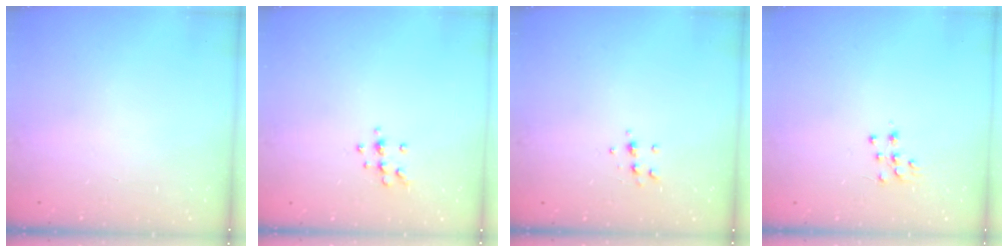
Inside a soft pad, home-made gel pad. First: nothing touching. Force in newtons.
{"total": 7.1, "press": 7.0, "slide": 1.3}
{"total": 5.8, "press": 5.8, "slide": 0.6}
{"total": 7.0, "press": 7.0, "slide": 0.3}